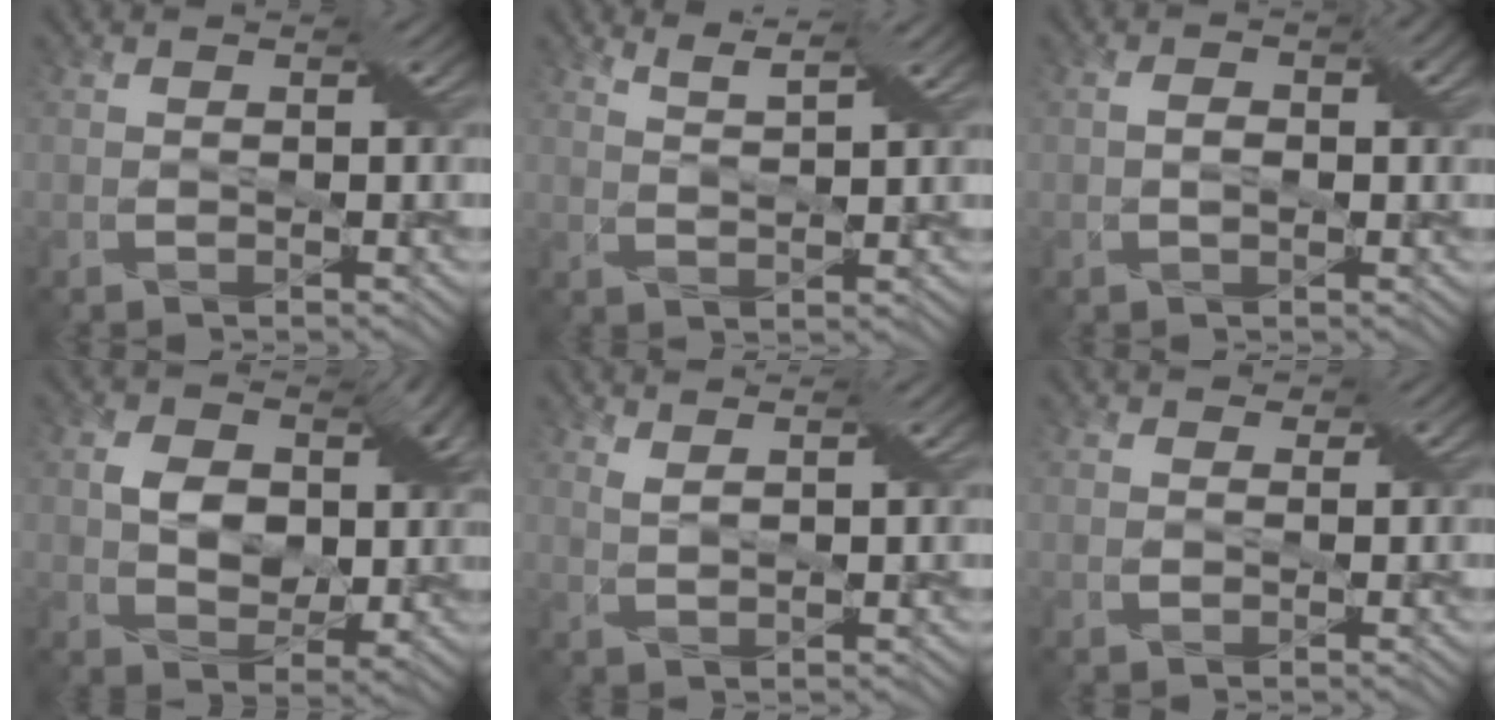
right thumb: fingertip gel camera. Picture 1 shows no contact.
{"total": 3.8, "force": [2.9, 0.4, 2.4], "torque": [-0.042, 0.002, 0.056]}
{"total": 3.6, "force": [0.2, 2.1, 2.9], "torque": [-0.051, 0.001, 0.004]}
{"total": 7.8, "force": [1.9, 5.7, 5.1], "torque": [-0.094, 0.000, 0.028]}
{"total": 2.6, "force": [1.9, 0.5, 1.7], "torque": [-0.032, 0.000, 0.036]}
{"total": 1.2, "force": [0.7, 1.0, 0.2], "torque": [-0.009, 0.001, 0.010]}